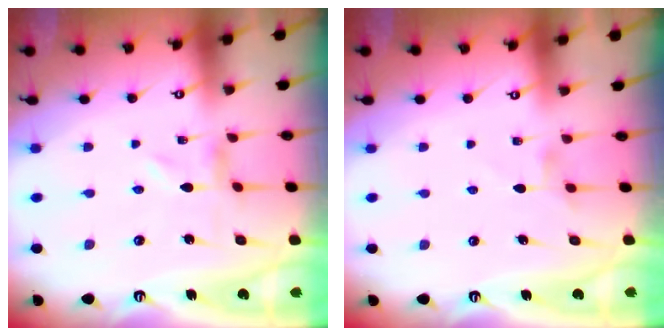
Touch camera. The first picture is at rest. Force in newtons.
{"total": 2.3, "press": 2.3, "slide": 0.4}